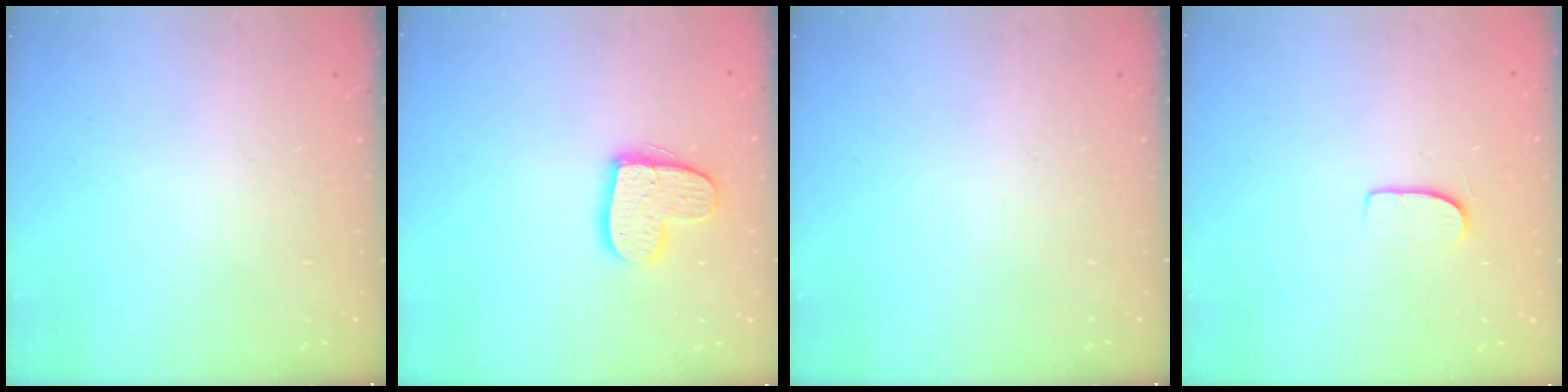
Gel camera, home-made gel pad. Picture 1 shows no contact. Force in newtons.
{"total": 13.1, "press": 13.1, "slide": 0.9}
{"total": 0.0}
{"total": 6.1, "press": 6.1, "slide": 0.5}